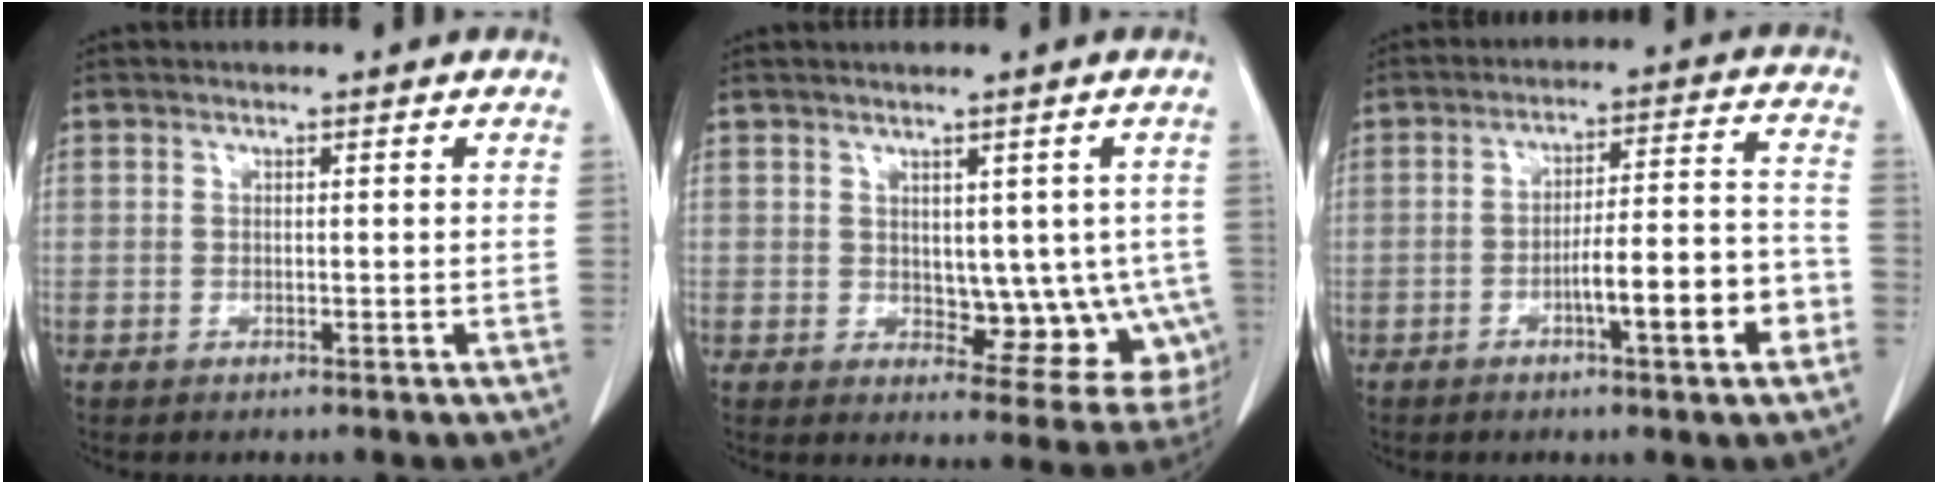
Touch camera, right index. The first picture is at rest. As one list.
[{"total": 9.5, "force": [-0.5, 5.8, 7.5], "torque": [-0.066, 0.008, 0.009]}, {"total": 10.7, "force": [-4.2, 1.1, 9.7], "torque": [-0.142, 0.017, -0.060]}]